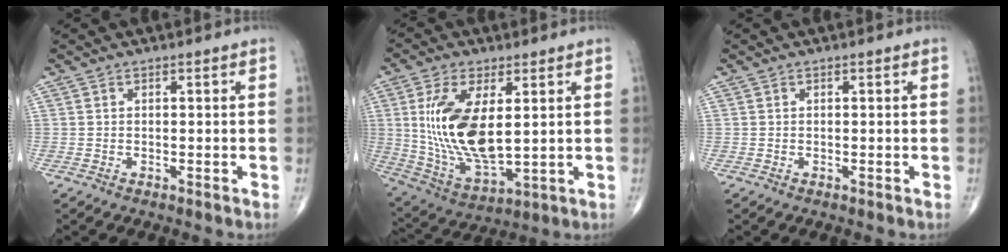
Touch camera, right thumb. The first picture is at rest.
{"total": 16.8, "force": [2.7, 7.7, 14.6], "torque": [-0.284, -0.022, 0.066]}
{"total": 0.0}